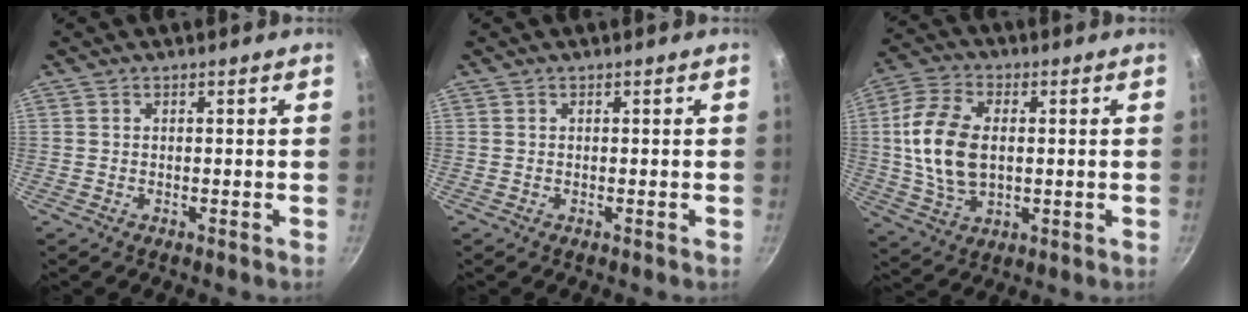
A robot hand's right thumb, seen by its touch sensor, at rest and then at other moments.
{"total": 0.0}
{"total": 13.7, "force": [0.9, 8.5, 10.8], "torque": [-0.202, 0.003, 0.016]}